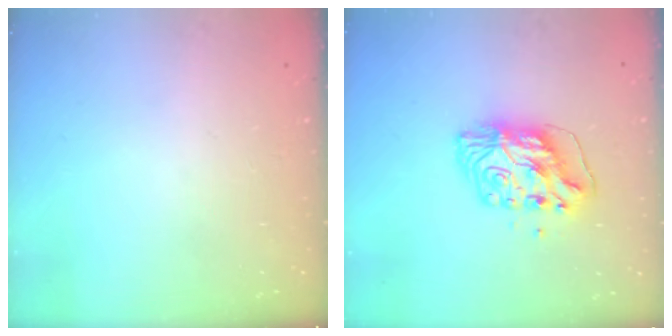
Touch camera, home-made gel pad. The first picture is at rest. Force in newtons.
{"total": 11.3, "press": 11.3, "slide": 1.1}